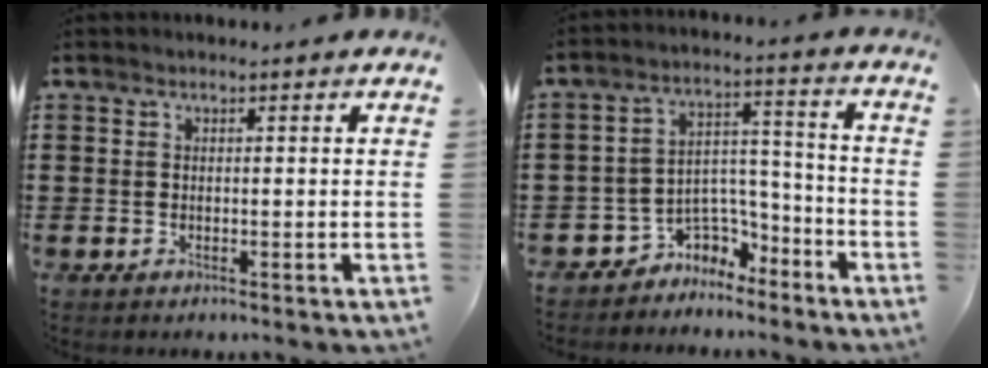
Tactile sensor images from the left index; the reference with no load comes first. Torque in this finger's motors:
{"motor_torque": [-0.10, 0.27, -0.01, -0.01]}